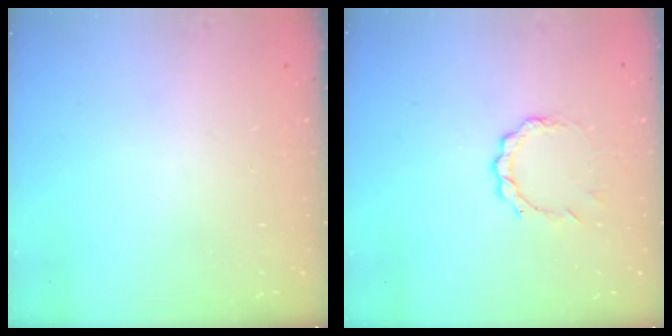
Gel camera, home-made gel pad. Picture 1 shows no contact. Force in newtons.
{"total": 5.5, "press": 5.5, "slide": 0.5}